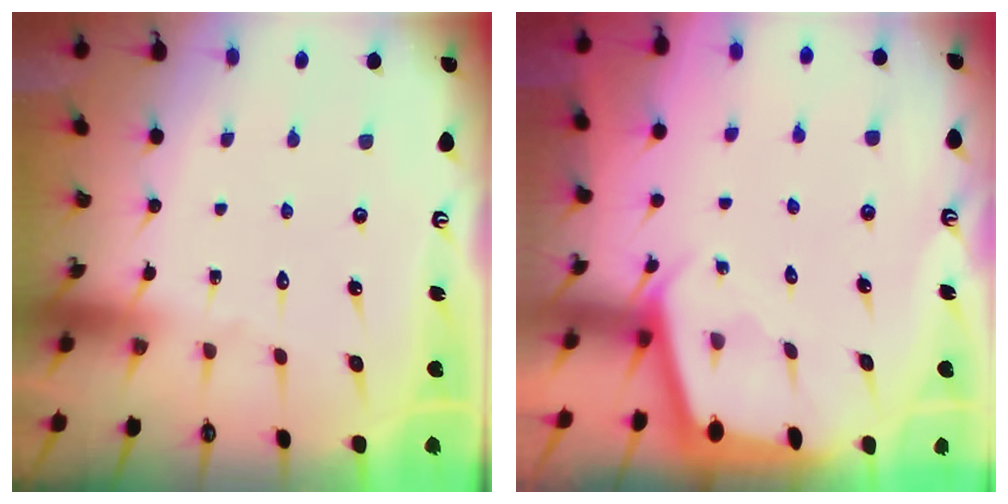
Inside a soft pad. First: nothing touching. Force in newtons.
{"total": 2.3, "press": 2.3, "slide": 0.1}